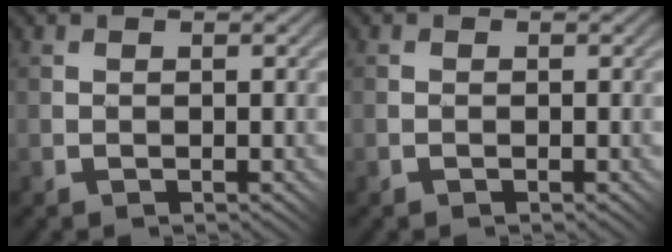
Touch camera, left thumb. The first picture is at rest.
{"total": 0.0}